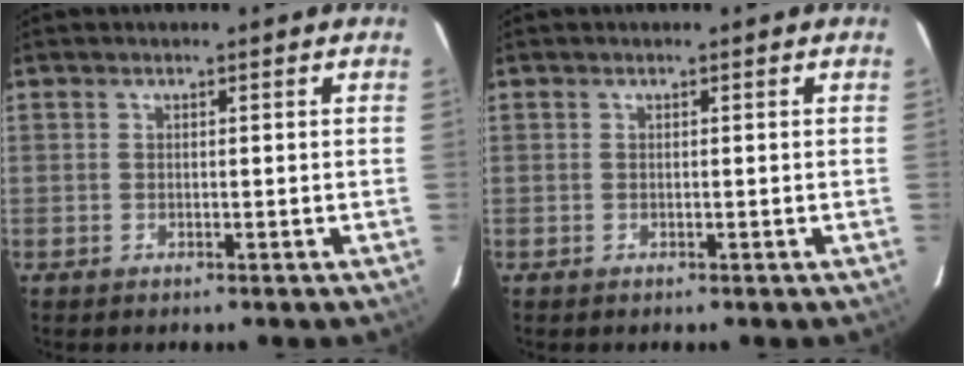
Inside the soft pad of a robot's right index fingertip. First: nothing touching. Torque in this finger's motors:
{"motor_torque": [0.00, 0.00, 0.00, 0.00]}